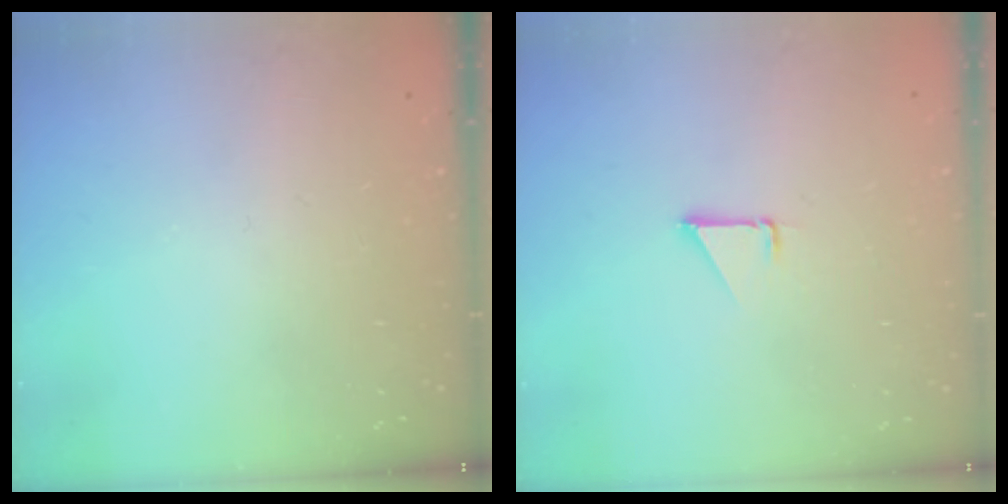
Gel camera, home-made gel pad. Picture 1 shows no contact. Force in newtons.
{"total": 1.3, "press": 1.3, "slide": 0.1}